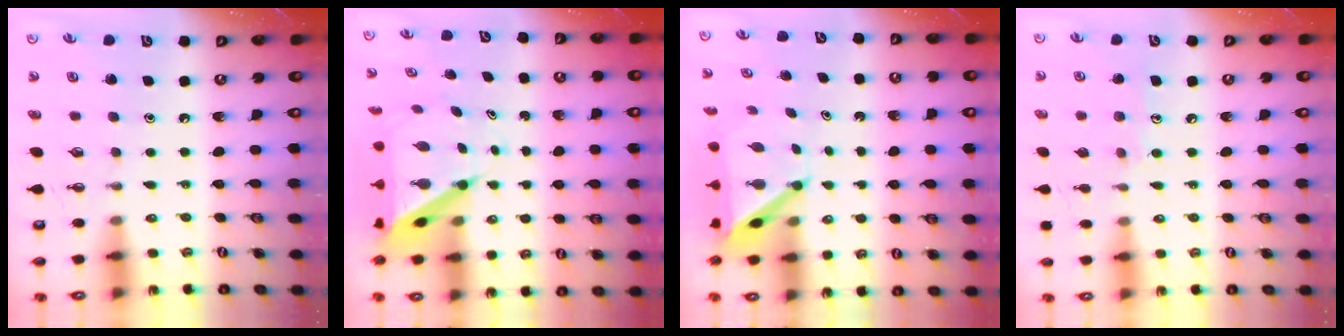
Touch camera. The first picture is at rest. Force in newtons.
{"total": 7.7, "press": 7.6, "slide": 0.6}
{"total": 4.7, "press": 4.7, "slide": 0.5}
{"total": 6.4, "press": 6.4, "slide": 0.6}